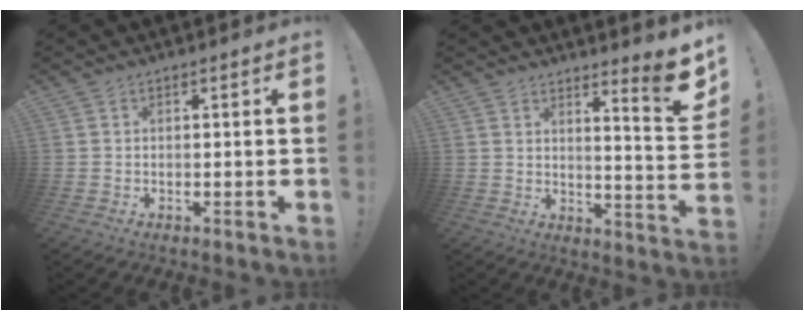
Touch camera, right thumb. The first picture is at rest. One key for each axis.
{"total": 9.6, "fx": 6.4, "fy": 0.4, "fz": 7.2, "tx": -0.083, "ty": -0.058, "tz": 0.099}